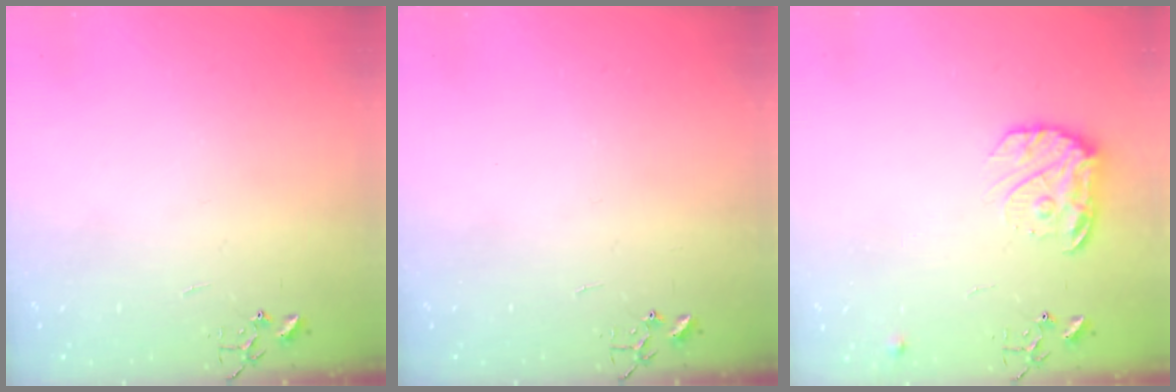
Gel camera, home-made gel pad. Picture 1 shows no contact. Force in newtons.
{"total": 0.0}
{"total": 12.7, "press": 12.6, "slide": 0.7}